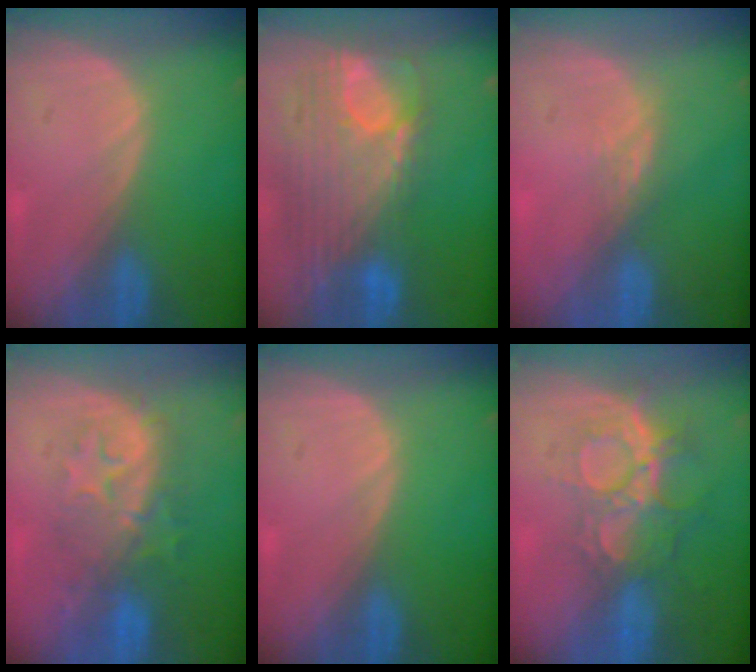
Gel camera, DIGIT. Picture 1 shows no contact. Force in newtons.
{"total": 12.3, "press": 10.4, "slide": 6.5}
{"total": 2.4, "press": 1.9, "slide": 1.4}
{"total": 8.4, "press": 8.3, "slide": 1.1}
{"total": 0.0}
{"total": 9.4, "press": 8.0, "slide": 5.0}